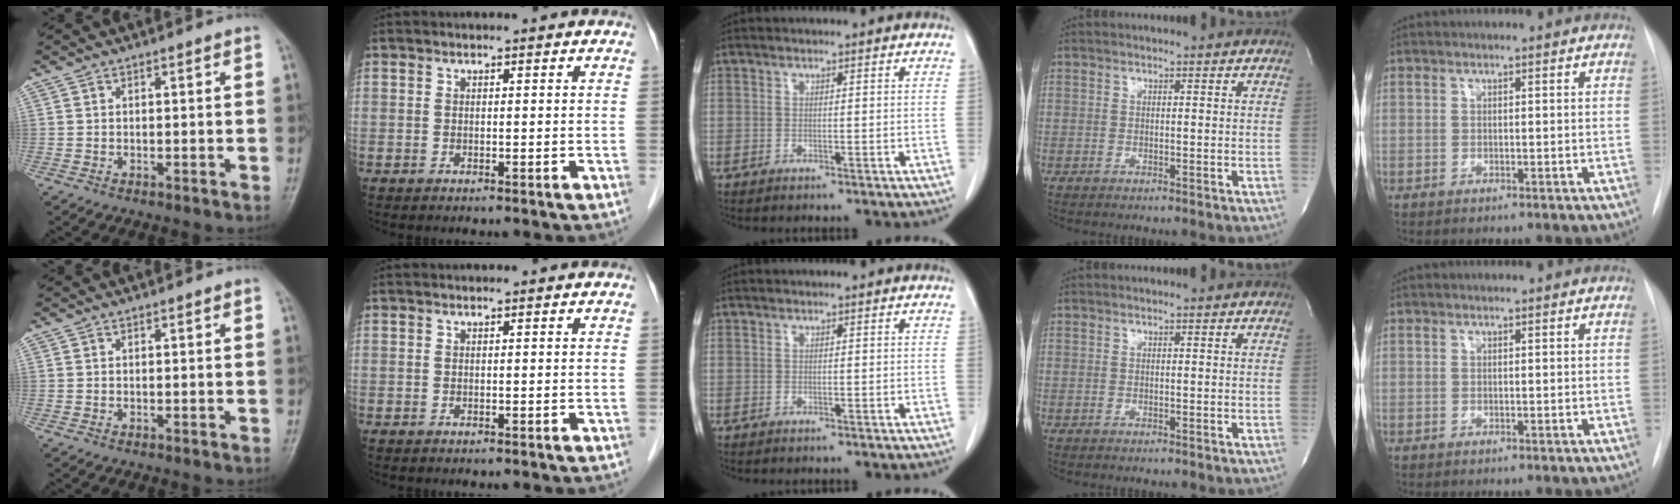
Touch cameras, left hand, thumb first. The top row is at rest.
{}